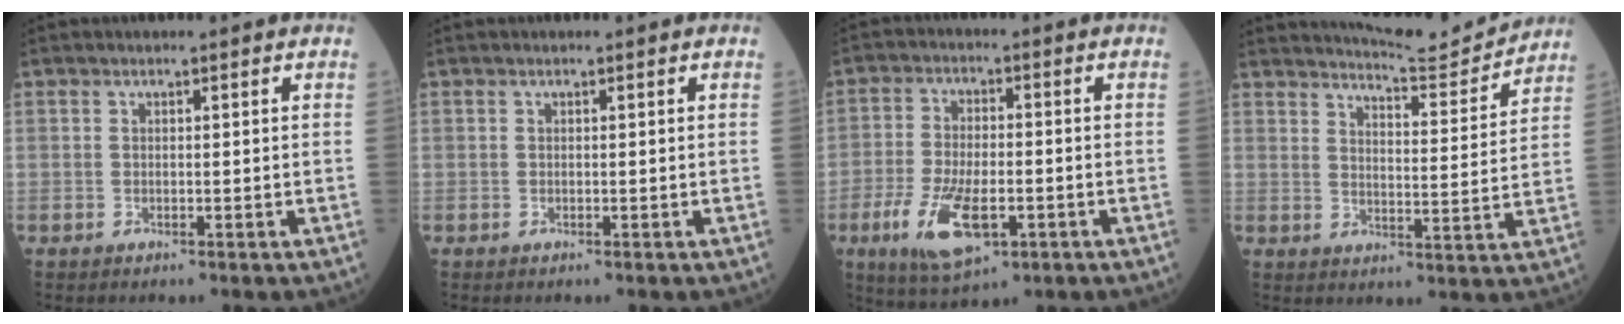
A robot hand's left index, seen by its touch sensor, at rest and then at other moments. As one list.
[{"total": 0.0}, {"total": 10.0, "force": [-3.9, 4.1, 8.3], "torque": [-0.171, -0.011, -0.064]}, {"total": 10.2, "force": [10.2, -0.6, 1.1], "torque": [-0.027, -0.021, 0.142]}]